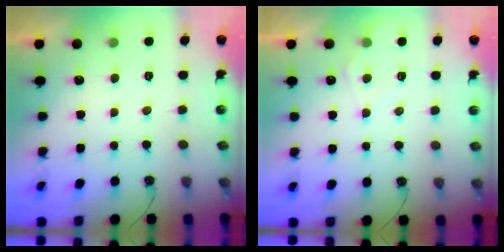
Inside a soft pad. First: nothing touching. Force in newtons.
{"total": 6.3, "press": 6.2, "slide": 0.7}